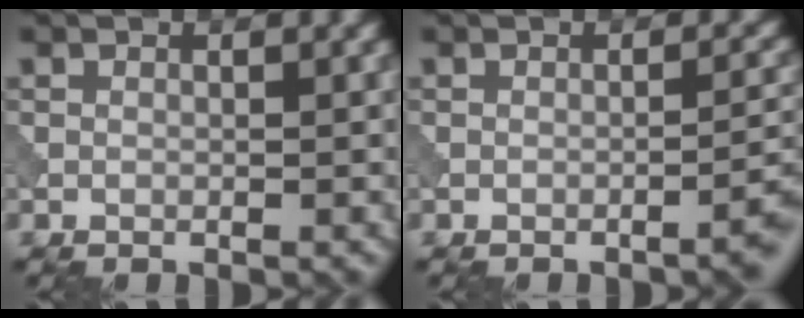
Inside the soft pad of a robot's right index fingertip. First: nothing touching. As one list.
[{"total": 2.8, "force": [-1.5, 0.6, 2.3], "torque": [-0.020, 0.013, -0.028]}]